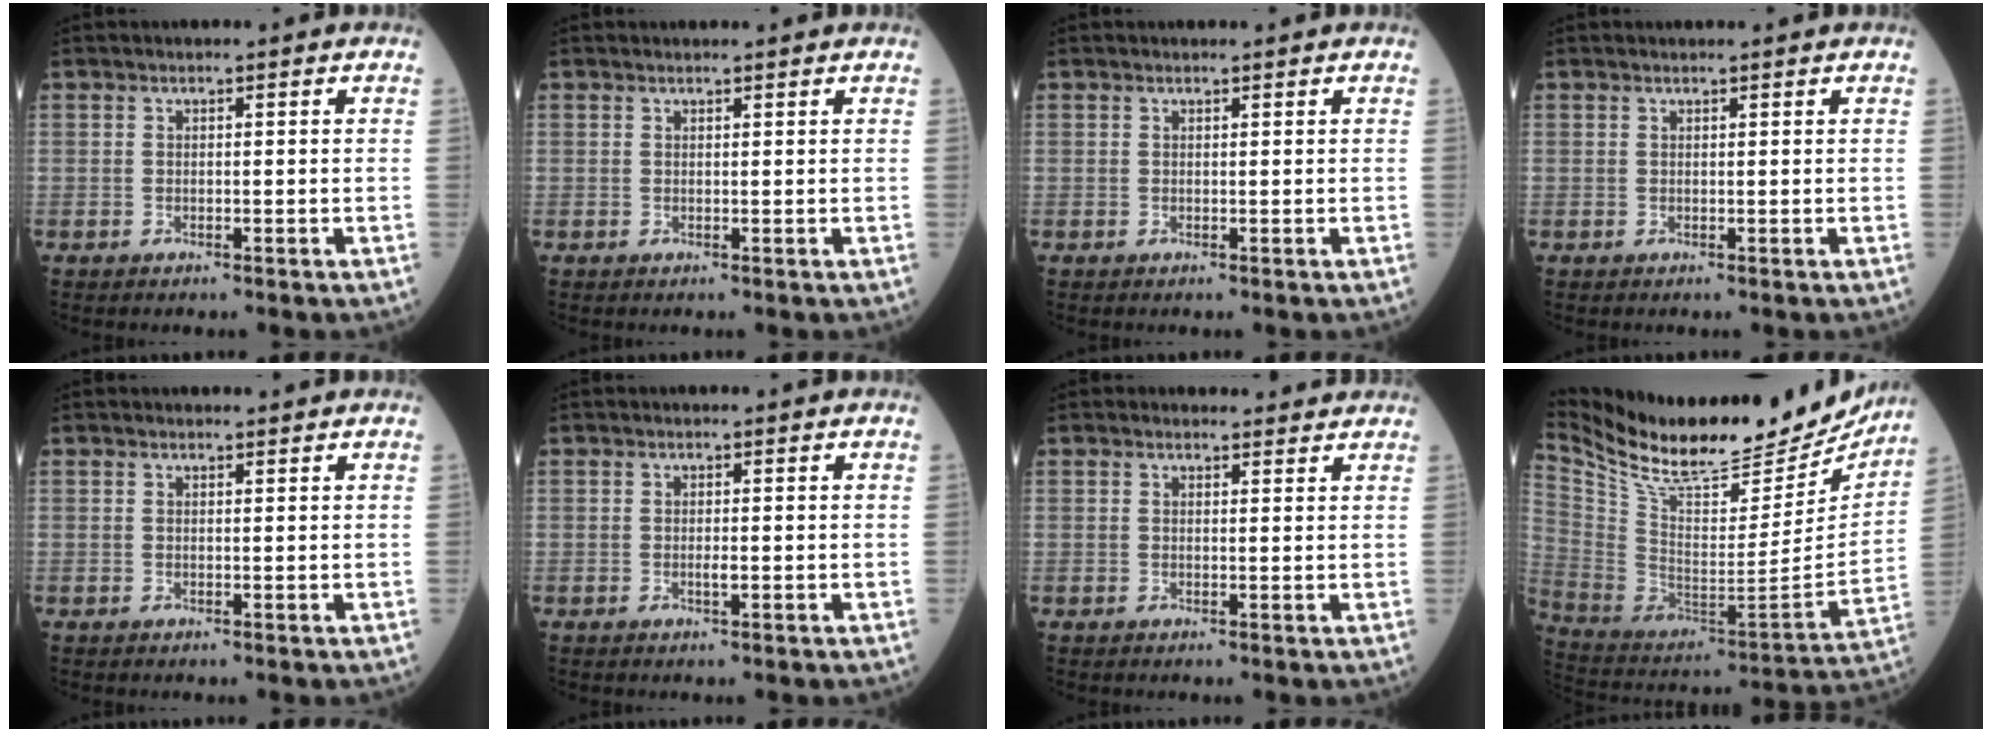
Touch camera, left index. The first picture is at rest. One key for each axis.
{"total": 1.7, "fx": 1.7, "fy": 0.2, "fz": 0.3, "tx": -0.007, "ty": 0.008, "tz": 0.021}
{"total": 0.6, "fx": 0.6, "fy": 0.1, "fz": 0.0, "tx": -0.006, "ty": 0.002, "tz": 0.009}
{"total": 1.2, "fx": 1.1, "fy": 0.1, "fz": 0.2, "tx": -0.005, "ty": 0.006, "tz": 0.015}
{"total": 1.2, "fx": 1.2, "fy": 0.2, "fz": 0.1, "tx": -0.005, "ty": 0.004, "tz": 0.017}
{"total": 0.7, "fx": -0.2, "fy": 0.1, "fz": 0.6, "tx": -0.010, "ty": -0.005, "tz": -0.006}
{"total": 3.1, "fx": 2.9, "fy": 1.0, "fz": 0.1, "tx": -0.001, "ty": 0.003, "tz": 0.028}
{"total": 29.9, "fx": 26.4, "fy": 6.5, "fz": 12.4, "tx": -0.232, "ty": -0.058, "tz": 0.391}